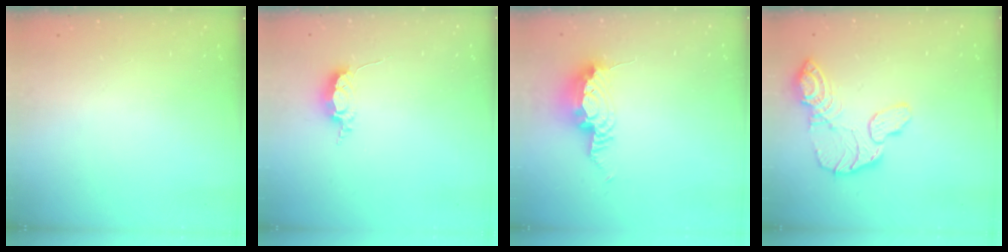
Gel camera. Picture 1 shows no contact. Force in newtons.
{"total": 5.5, "press": 5.5, "slide": 0.3}
{"total": 11.1, "press": 10.7, "slide": 2.9}
{"total": 13.3, "press": 13.2, "slide": 1.2}